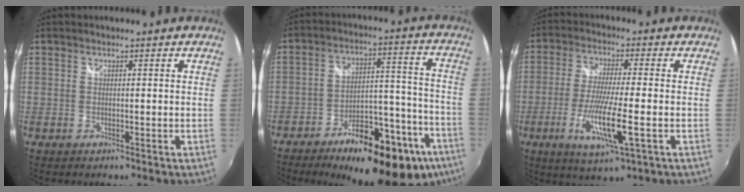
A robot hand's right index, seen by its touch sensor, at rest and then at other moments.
{"total": 25.2, "force": [-16.9, 9.4, 16.2], "torque": [-0.220, 0.018, -0.224]}
{"total": 11.7, "force": [-3.9, 0.9, 11.0], "torque": [-0.215, -0.022, -0.070]}